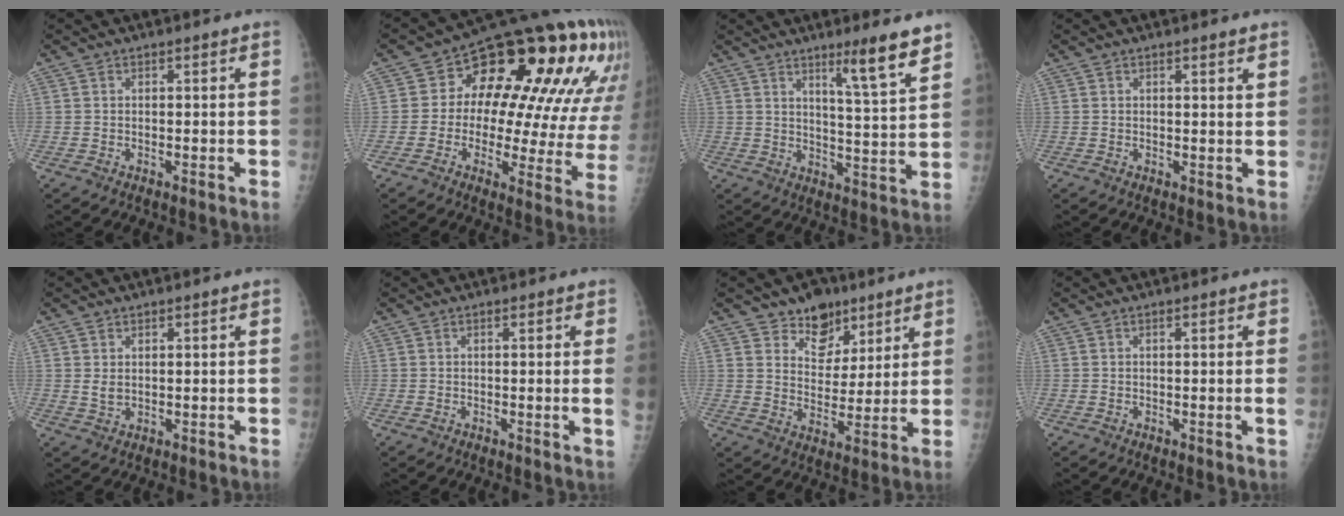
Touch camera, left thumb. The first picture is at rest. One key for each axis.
{"total": 24.6, "fx": 9.8, "fy": 12.4, "fz": 18.8, "tx": -0.199, "ty": 0.018, "tz": 0.126}
{"total": 9.3, "fx": 6.5, "fy": 0.2, "fz": 6.7, "tx": -0.091, "ty": -0.050, "tz": 0.099}
{"total": 1.6, "fx": 1.2, "fy": 0.3, "fz": 1.0, "tx": -0.005, "ty": -0.005, "tz": 0.014}
{"total": 2.0, "fx": 0.8, "fy": 1.5, "fz": 1.1, "tx": -0.009, "ty": -0.007, "tz": 0.018}
{"total": 2.1, "fx": 0.2, "fy": -0.7, "fz": 2.0, "tx": -0.033, "ty": -0.005, "tz": 0.001}
{"total": 9.1, "fx": 6.4, "fy": 6.0, "fz": 2.4, "tx": 0.004, "ty": -0.039, "tz": 0.107}
{"total": 1.0, "fx": -0.1, "fy": -0.4, "fz": 0.9, "tx": -0.013, "ty": -0.001, "tz": -0.002}